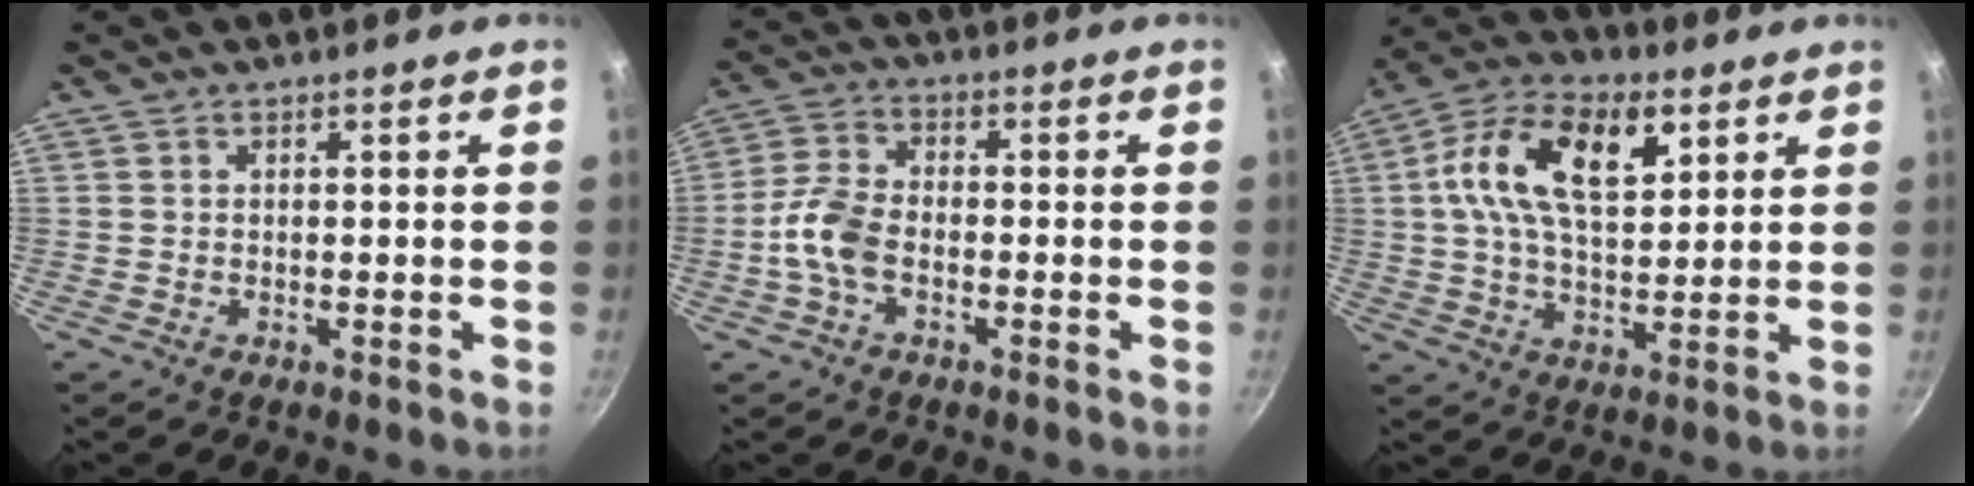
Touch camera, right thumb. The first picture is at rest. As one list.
[{"total": 7.5, "force": [-2.1, 4.4, 5.7], "torque": [-0.116, 0.028, -0.052]}, {"total": 16.0, "force": [5.1, 8.8, 12.3], "torque": [-0.202, 0.000, 0.077]}]